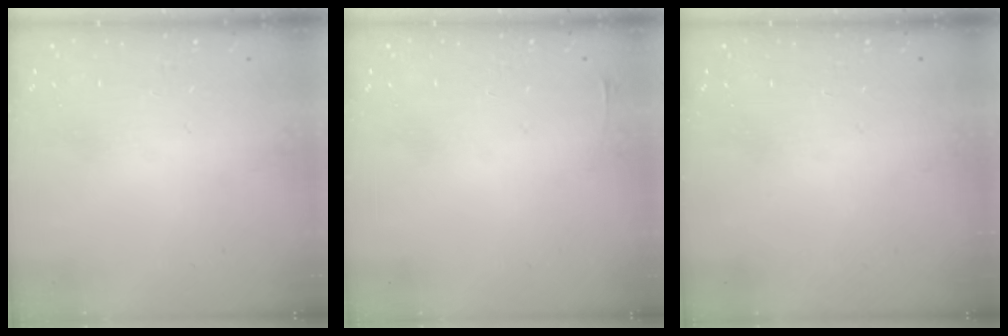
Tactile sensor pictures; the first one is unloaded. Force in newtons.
{"total": 5.8, "press": 1.7, "slide": 5.5}
{"total": 8.9, "press": 3.1, "slide": 8.3}